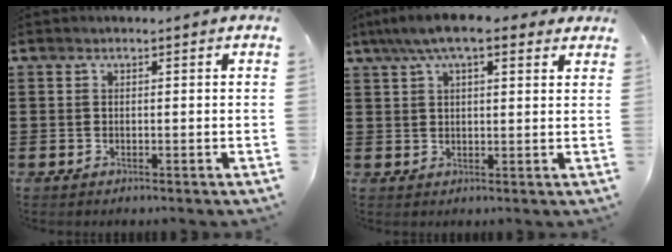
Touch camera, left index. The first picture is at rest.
{"total": 7.3, "force": [5.0, 2.1, 4.9], "torque": [-0.106, 0.006, 0.090]}